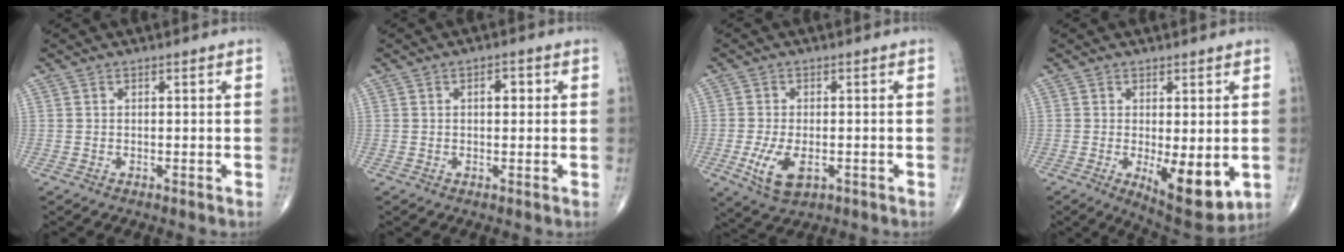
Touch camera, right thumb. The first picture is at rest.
{"total": 2.4, "force": [0.5, 1.4, 1.9], "torque": [-0.018, 0.004, 0.003]}
{"total": 7.0, "force": [-2.1, 3.7, 5.6], "torque": [-0.111, -0.007, -0.029]}
{"total": 10.1, "force": [-1.8, 3.9, 9.2], "torque": [-0.123, -0.027, -0.016]}